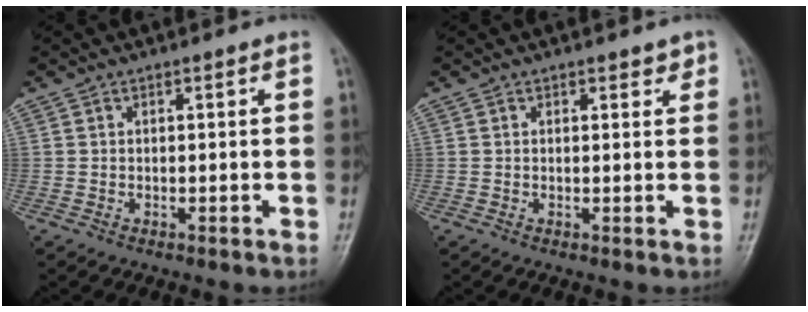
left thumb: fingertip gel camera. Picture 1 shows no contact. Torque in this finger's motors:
{"motor_torque": [-0.08, -0.03, 0.21, 0.00, 0.01]}